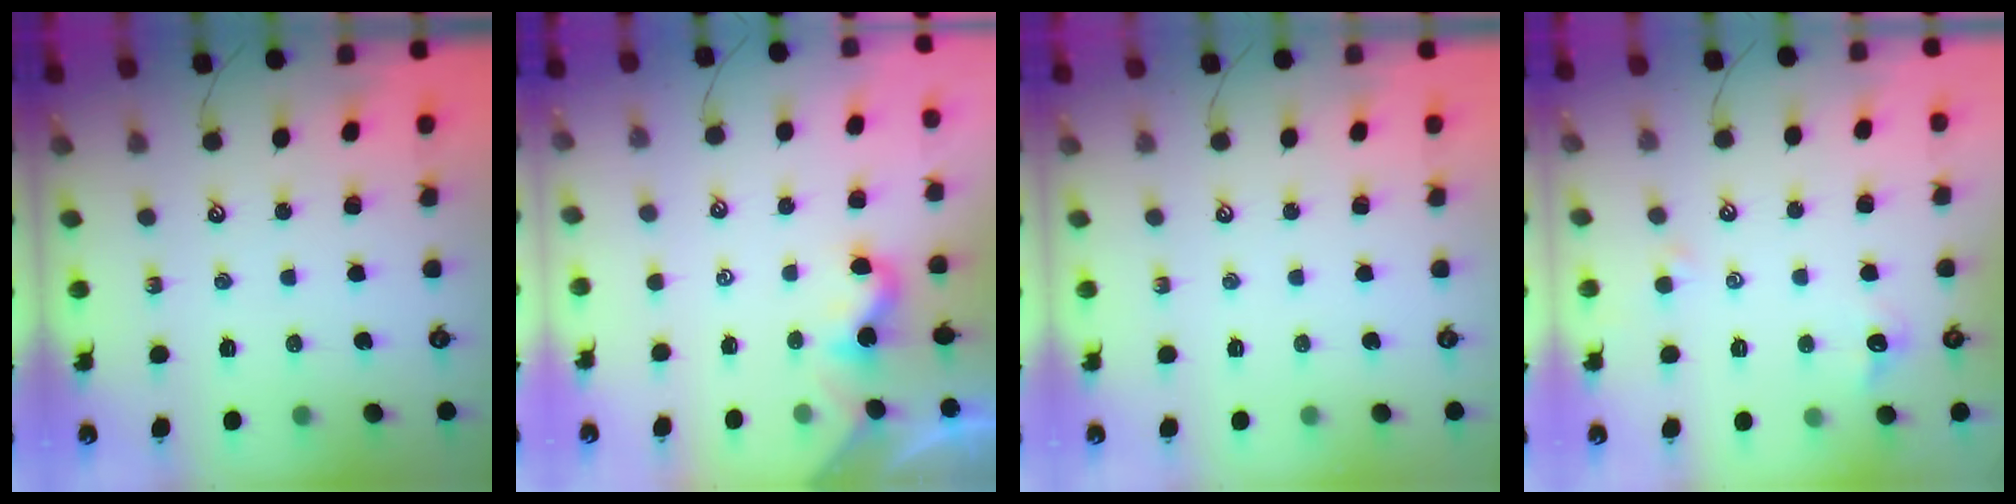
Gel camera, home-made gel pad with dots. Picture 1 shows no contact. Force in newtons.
{"total": 1.8, "press": 1.8, "slide": 0.3}
{"total": 0.0}
{"total": 2.5, "press": 2.4, "slide": 0.7}